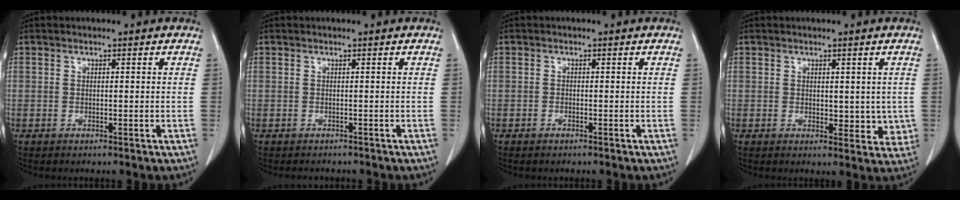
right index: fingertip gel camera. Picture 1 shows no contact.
{"total": 1.4, "force": [-1.2, 0.6, 0.2], "torque": [-0.001, -0.002, -0.014]}
{"total": 0.6, "force": [-0.5, 0.1, 0.2], "torque": [-0.008, 0.000, -0.007]}
{"total": 4.3, "force": [0.2, 2.6, 3.4], "torque": [-0.024, -0.007, 0.008]}